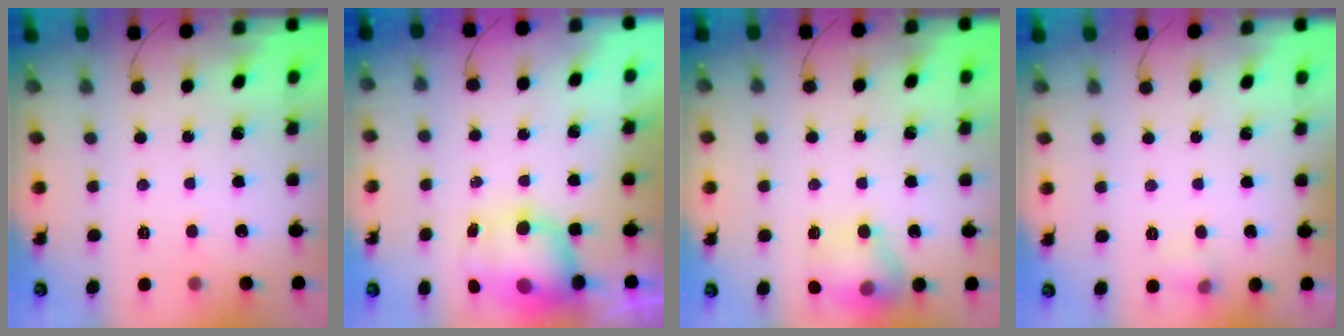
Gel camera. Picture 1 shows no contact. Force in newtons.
{"total": 9.5, "press": 9.2, "slide": 2.6}
{"total": 14.2, "press": 14.2, "slide": 1.2}
{"total": 5.0, "press": 4.7, "slide": 1.4}